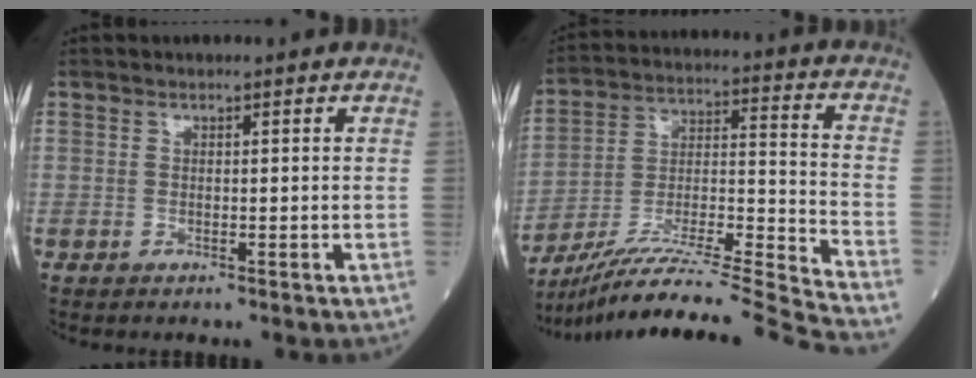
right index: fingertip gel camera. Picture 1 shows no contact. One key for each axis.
{"total": 23.3, "fx": -21.1, "fy": -3.2, "fz": 9.3, "tx": -0.151, "ty": -0.027, "tz": -0.353}